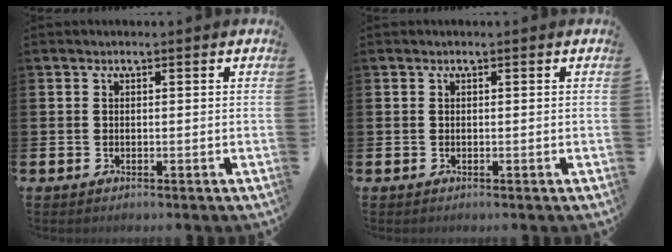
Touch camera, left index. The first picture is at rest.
{"total": 0.0}